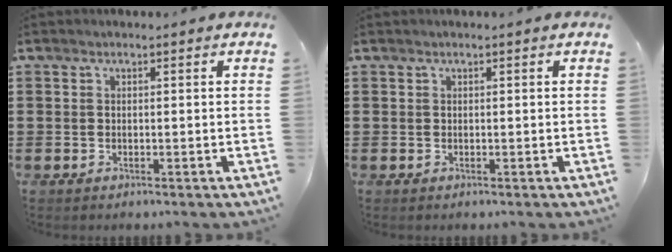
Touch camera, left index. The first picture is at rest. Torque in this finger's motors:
{"motor_torque": [0.68, -1.46, 0.57, 0.10]}